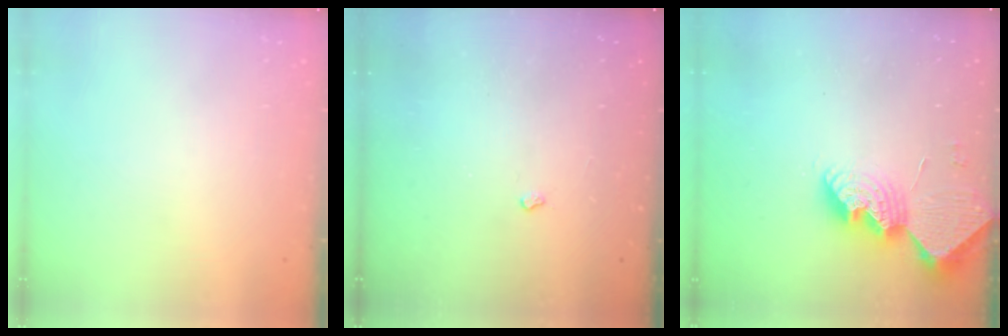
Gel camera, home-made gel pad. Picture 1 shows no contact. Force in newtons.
{"total": 2.4, "press": 2.3, "slide": 0.4}
{"total": 12.5, "press": 12.4, "slide": 1.0}